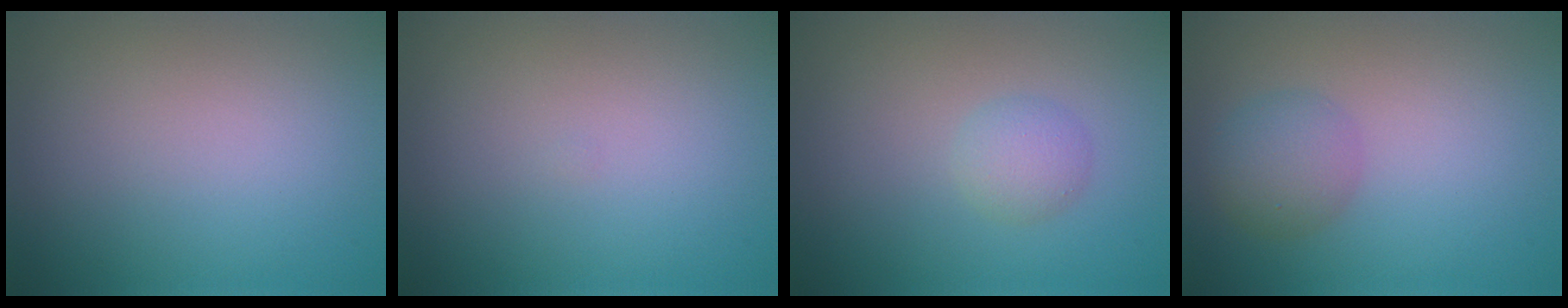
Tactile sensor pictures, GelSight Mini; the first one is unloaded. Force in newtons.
{"total": 0.0}
{"total": 1.8, "press": 1.8, "slide": 0.1}
{"total": 2.8, "press": 2.8, "slide": 0.0}